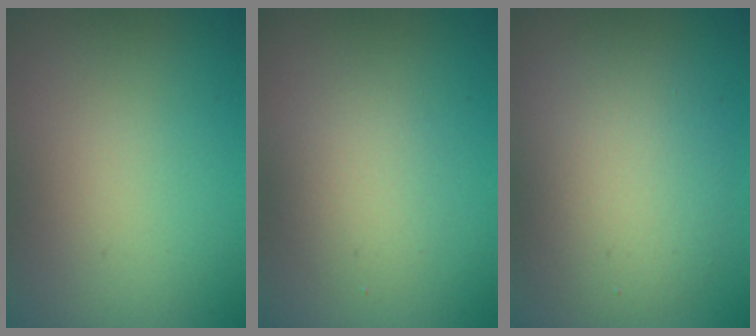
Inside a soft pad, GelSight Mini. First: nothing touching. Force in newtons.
{"total": 2.2, "press": 2.2, "slide": 0.1}
{"total": 5.9, "press": 5.8, "slide": 0.5}